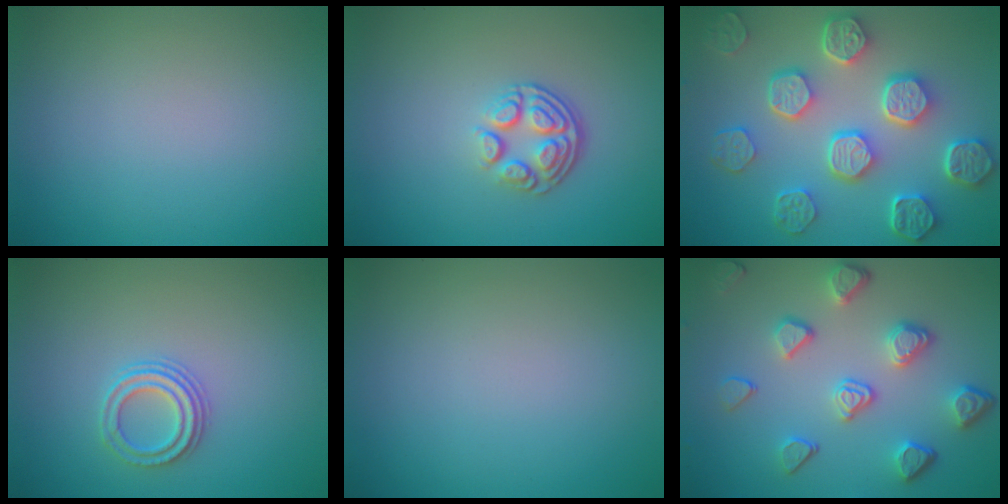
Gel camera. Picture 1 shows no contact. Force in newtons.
{"total": 3.9, "press": 2.7, "slide": 2.8}
{"total": 7.9, "press": 6.1, "slide": 5.0}
{"total": 2.4, "press": 2.2, "slide": 0.8}
{"total": 0.0}
{"total": 4.8, "press": 3.7, "slide": 3.0}